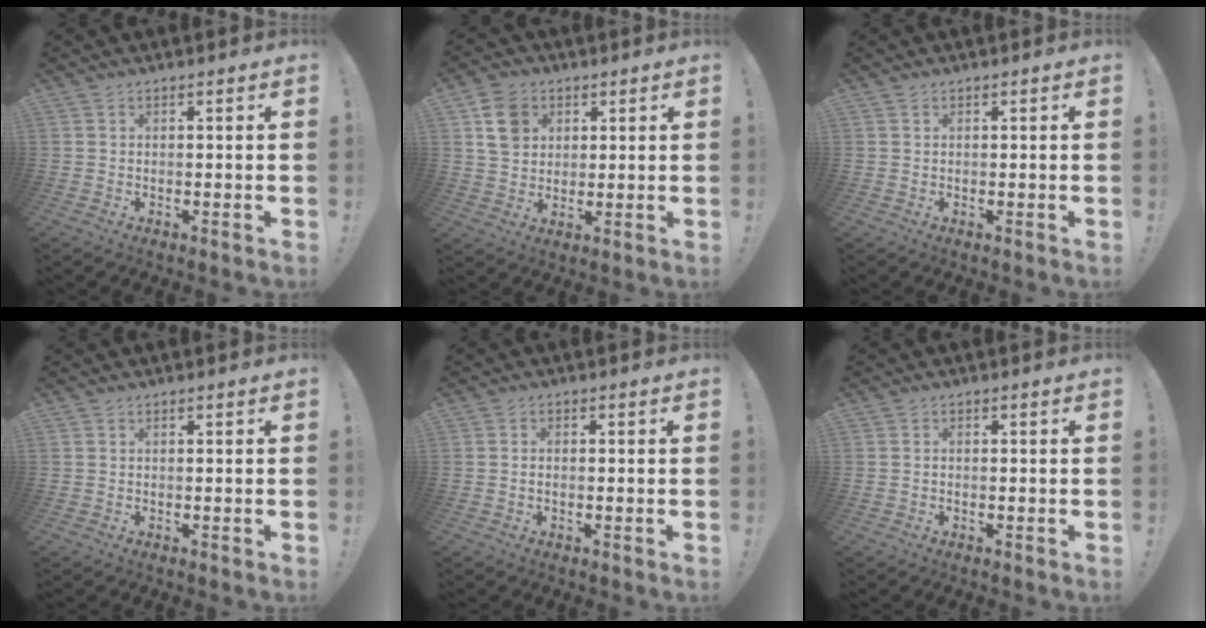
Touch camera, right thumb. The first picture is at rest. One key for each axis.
{"total": 9.9, "fx": 3.8, "fy": 7.9, "fz": 4.6, "tx": -0.067, "ty": -0.002, "tz": 0.078}
{"total": 0.5, "fx": 0.5, "fy": 0.2, "fz": 0.0, "tx": 0.003, "ty": -0.001, "tz": 0.009}
{"total": 0.0}
{"total": 1.1, "fx": -0.5, "fy": 0.5, "fz": 0.8, "tx": -0.022, "ty": 0.004, "tz": -0.008}
{"total": 0.6, "fx": -0.5, "fy": 0.2, "fz": 0.3, "tx": -0.011, "ty": 0.003, "tz": -0.008}